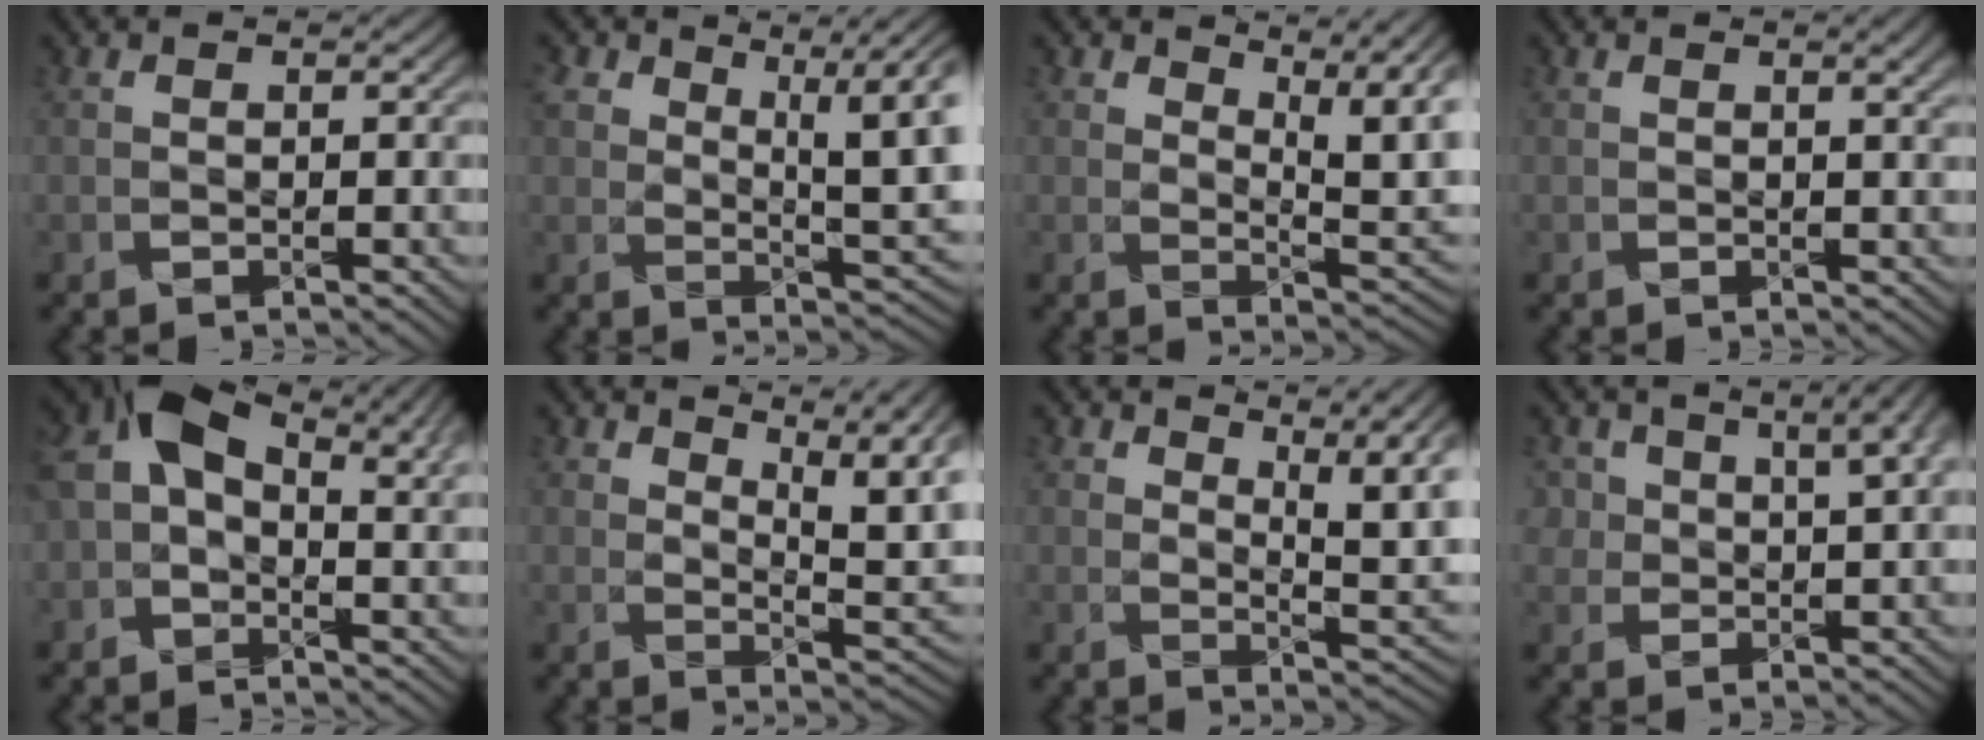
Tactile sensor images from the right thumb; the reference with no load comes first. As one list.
[{"total": 11.1, "force": [4.1, 5.3, 8.9], "torque": [-0.156, -0.003, 0.065]}, {"total": 7.9, "force": [4.4, 3.1, 5.7], "torque": [-0.094, -0.002, 0.063]}, {"total": 1.8, "force": [1.0, 0.2, 1.4], "torque": [-0.016, 0.002, 0.013]}, {"total": 13.2, "force": [3.1, 8.4, 9.7], "torque": [-0.190, 0.001, 0.049]}, {"total": 7.9, "force": [4.6, 2.8, 5.8], "torque": [-0.097, 0.001, 0.066]}, {"total": 7.2, "force": [3.8, 2.6, 5.5], "torque": [-0.094, -0.004, 0.062]}, {"total": 7.7, "force": [4.1, 4.1, 5.0], "torque": [-0.104, 0.015, 0.067]}]